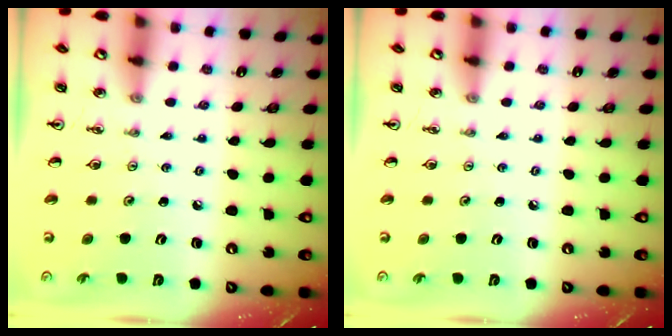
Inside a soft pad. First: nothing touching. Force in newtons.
{"total": 0.0}